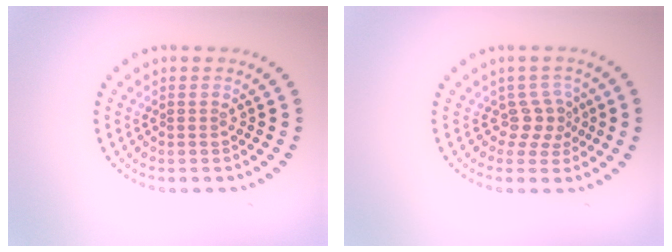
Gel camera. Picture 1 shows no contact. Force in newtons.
{"total": 2.2, "press": 1.5, "slide": 1.6}